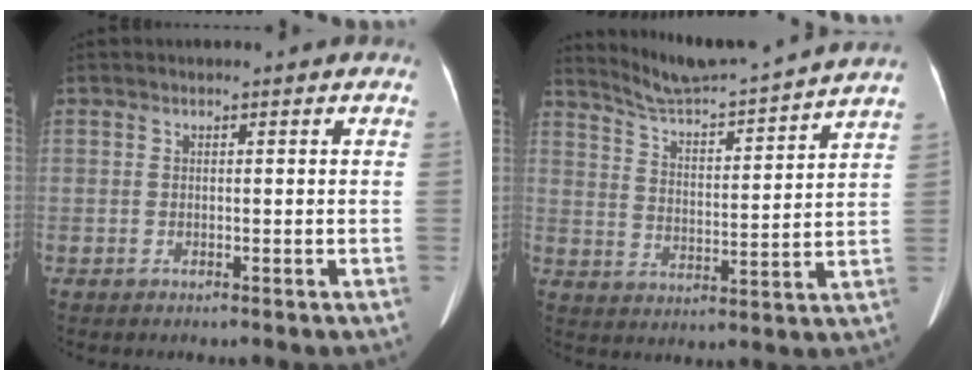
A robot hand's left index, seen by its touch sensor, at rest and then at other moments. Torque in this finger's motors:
{"motor_torque": [0.02, -0.50, 0.00, 0.01]}